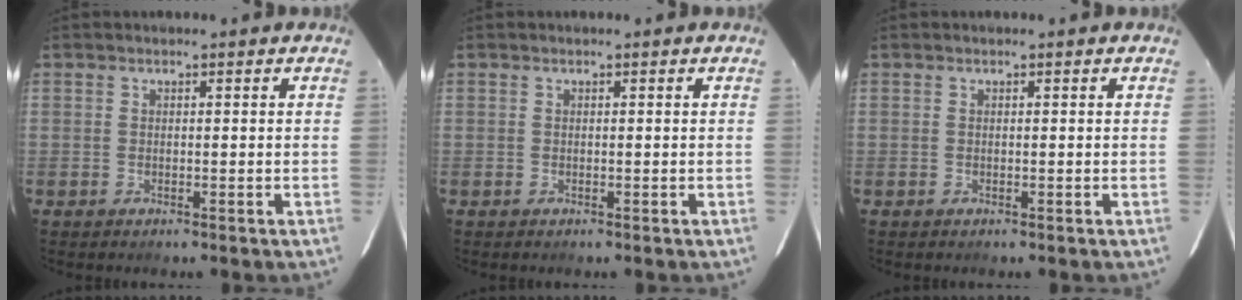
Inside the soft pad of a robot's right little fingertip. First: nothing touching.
{"total": 0.0}
{"total": 0.0}